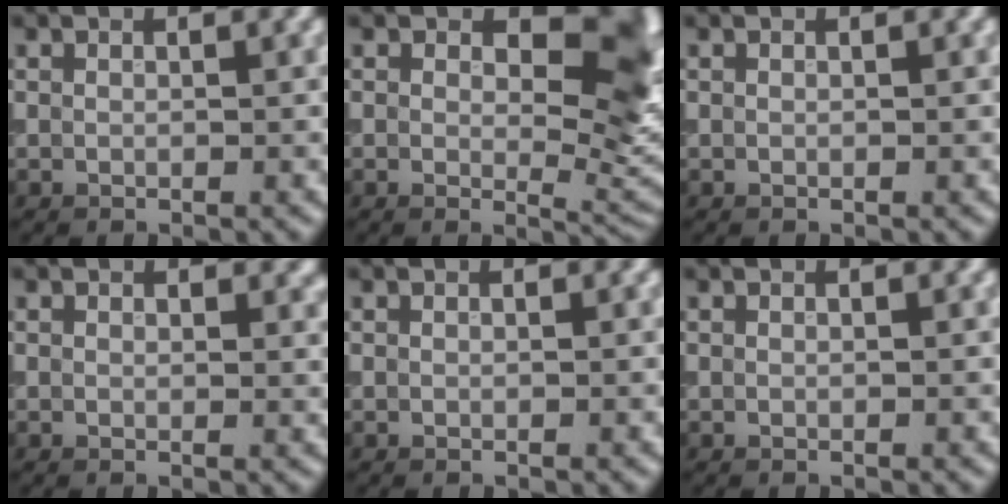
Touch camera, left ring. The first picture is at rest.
{"total": 9.7, "force": [2.3, 5.5, 7.6], "torque": [-0.084, -0.009, 0.034]}
{"total": 0.0}
{"total": 1.1, "force": [0.6, 0.7, 0.5], "torque": [-0.002, -0.005, 0.009]}
{"total": 0.0}
{"total": 0.0}